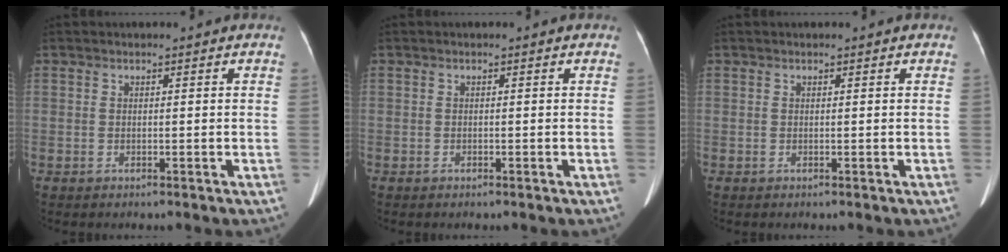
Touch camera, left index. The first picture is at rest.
{"total": 0.0}
{"total": 0.0}